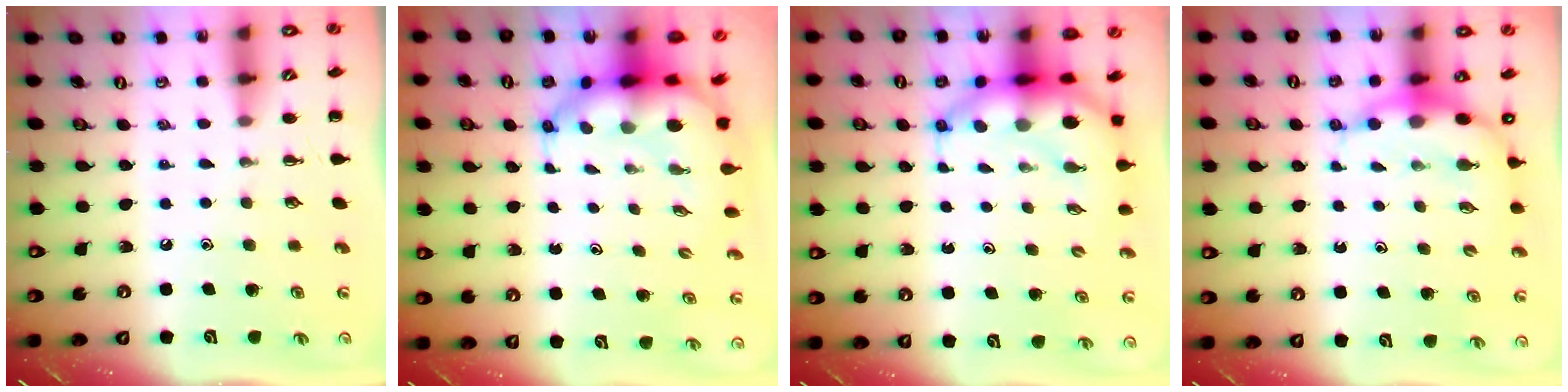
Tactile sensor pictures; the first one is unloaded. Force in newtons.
{"total": 8.0, "press": 7.7, "slide": 2.0}
{"total": 7.7, "press": 7.5, "slide": 1.7}
{"total": 7.1, "press": 6.9, "slide": 1.7}